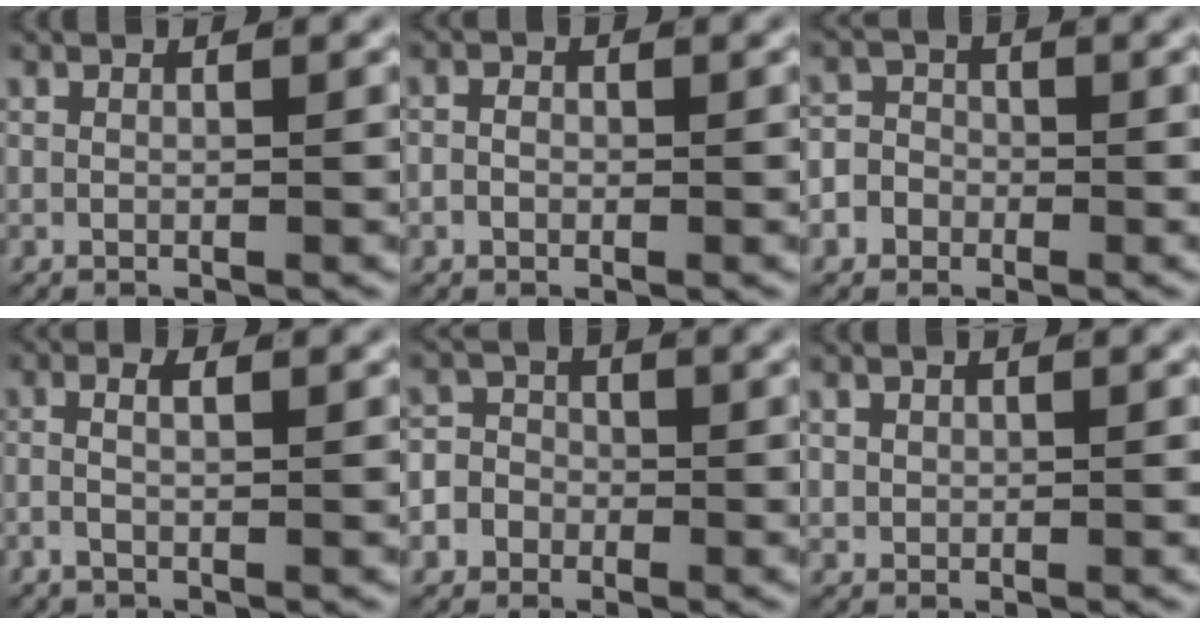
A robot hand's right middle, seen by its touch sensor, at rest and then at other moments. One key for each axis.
{"total": 1.4, "fx": -0.4, "fy": 1.2, "fz": 0.6, "tx": -0.013, "ty": 0.001, "tz": -0.009}
{"total": 4.8, "fx": -1.5, "fy": 4.3, "fz": 1.2, "tx": -0.015, "ty": -0.001, "tz": -0.037}
{"total": 2.0, "fx": -0.7, "fy": 0.5, "fz": 1.8, "tx": -0.036, "ty": 0.001, "tz": -0.015}
{"total": 6.5, "fx": -1.7, "fy": 6.0, "fz": 1.9, "tx": -0.032, "ty": -0.007, "tz": -0.042}
{"total": 1.2, "fx": 0.5, "fy": 1.0, "fz": 0.5, "tx": -0.018, "ty": -0.006, "tz": 0.015}